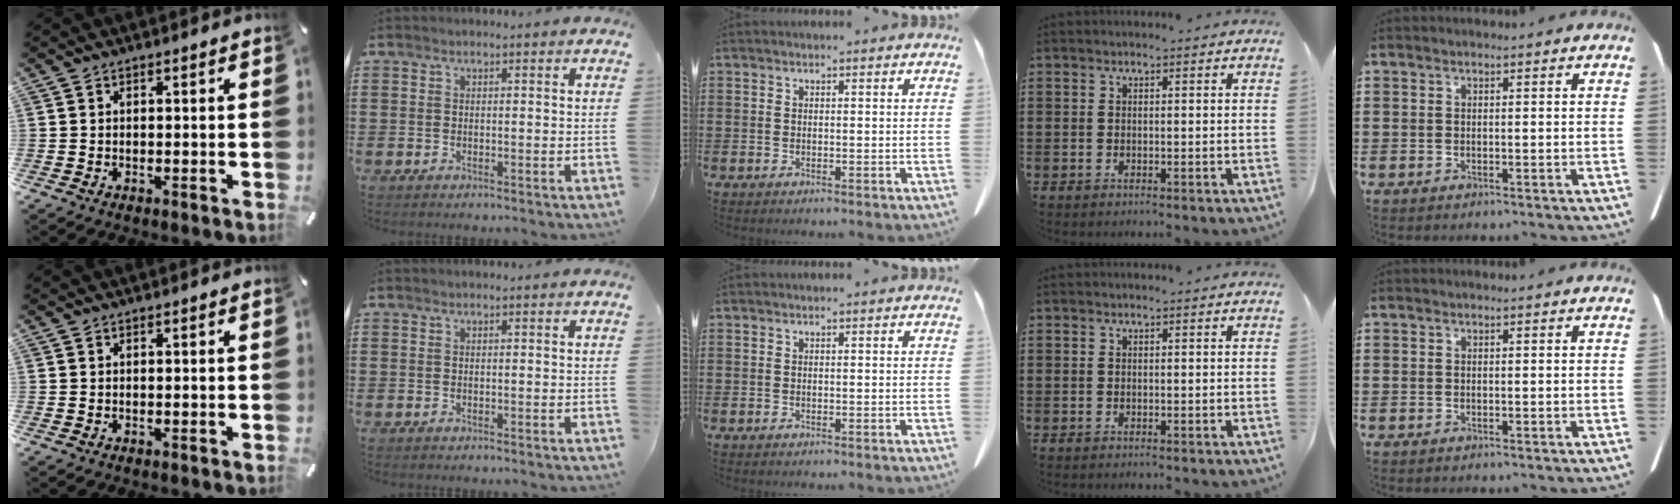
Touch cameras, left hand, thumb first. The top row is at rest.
{}